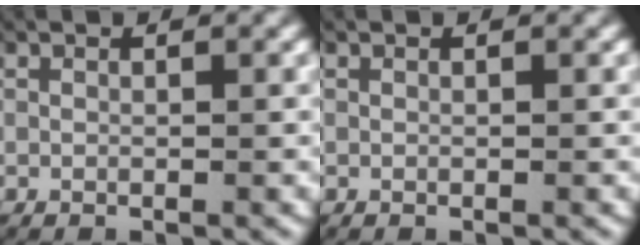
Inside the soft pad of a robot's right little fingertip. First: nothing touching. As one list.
[{"total": 0.0}]